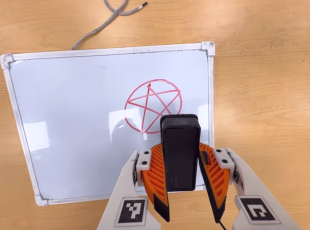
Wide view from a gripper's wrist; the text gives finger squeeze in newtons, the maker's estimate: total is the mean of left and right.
{"total": 6.7, "left": 5.4, "right": 8.0}